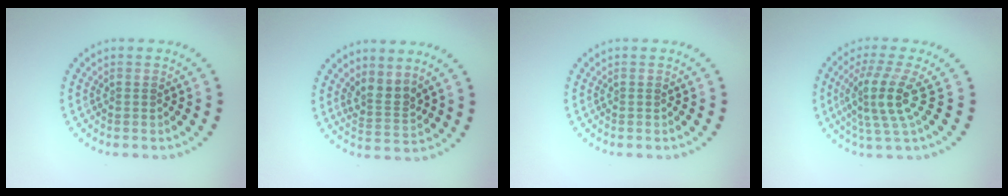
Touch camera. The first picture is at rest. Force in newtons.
{"total": 2.5, "press": 1.8, "slide": 1.7}
{"total": 0.0}
{"total": 4.3, "press": 3.2, "slide": 2.8}